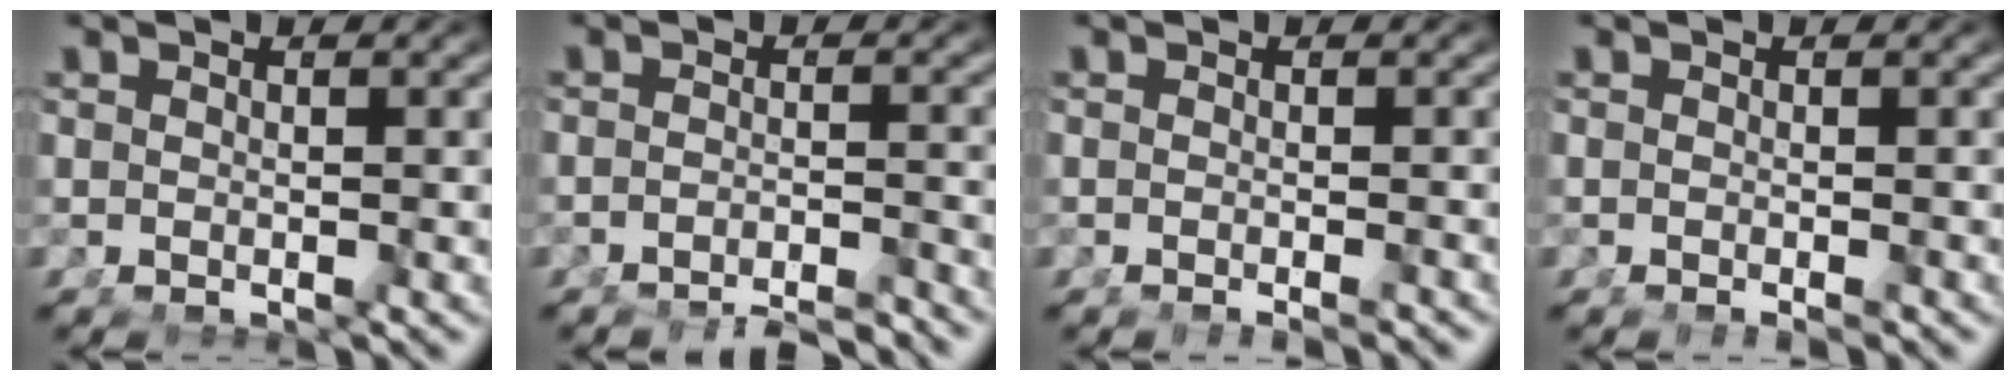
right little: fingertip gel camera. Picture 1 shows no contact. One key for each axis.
{"total": 5.8, "fx": -5.7, "fy": 0.5, "fz": 1.0, "tx": 0.003, "ty": -0.013, "tz": -0.089}
{"total": 1.6, "fx": -1.5, "fy": 0.0, "fz": 0.6, "tx": -0.006, "ty": 0.001, "tz": -0.022}
{"total": 1.1, "fx": -1.0, "fy": 0.0, "fz": 0.5, "tx": -0.004, "ty": 0.000, "tz": -0.014}